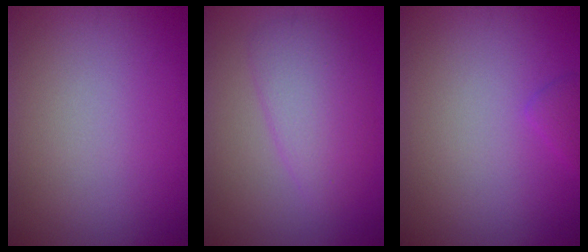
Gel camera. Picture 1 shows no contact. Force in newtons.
{"total": 3.6, "press": 3.6, "slide": 0.0}
{"total": 1.0, "press": 1.0, "slide": 0.2}